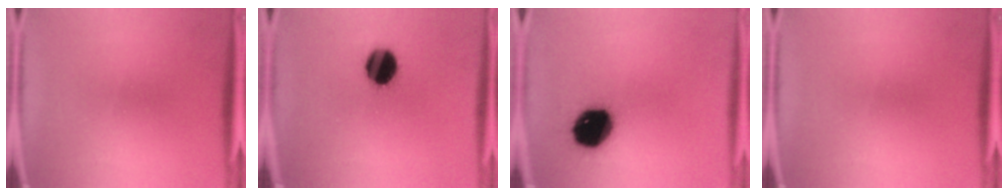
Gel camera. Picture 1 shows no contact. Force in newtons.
{"total": 11.9}
{"total": 16.3}
{"total": 0.0}